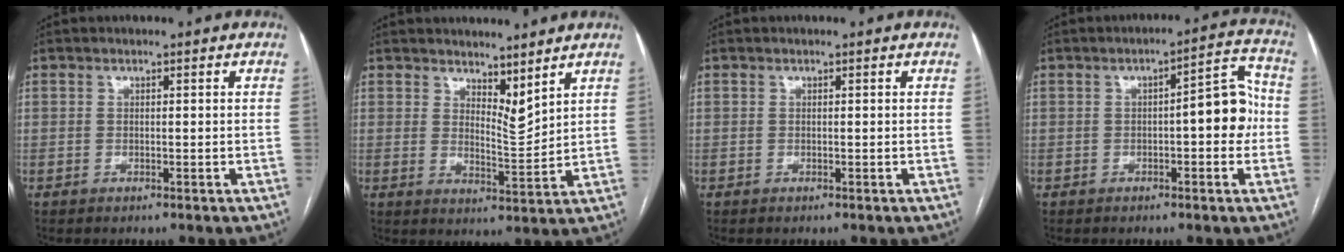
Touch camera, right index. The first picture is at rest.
{"total": 4.9, "force": [4.0, 1.2, 2.6], "torque": [-0.045, -0.016, 0.074]}
{"total": 0.0}
{"total": 7.7, "force": [-0.6, 2.0, 7.4], "torque": [-0.089, 0.028, -0.009]}